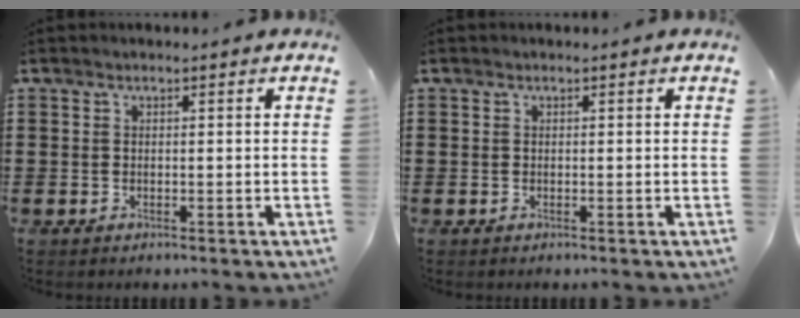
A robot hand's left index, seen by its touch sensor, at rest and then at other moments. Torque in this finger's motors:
{"motor_torque": [-0.04, -0.05, 0.00, -0.02]}